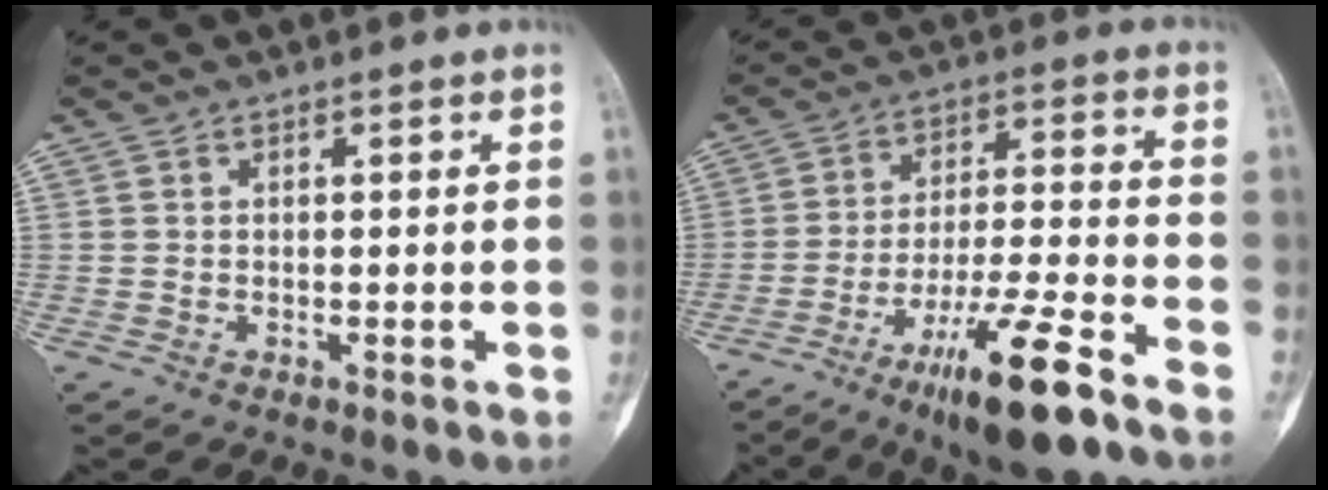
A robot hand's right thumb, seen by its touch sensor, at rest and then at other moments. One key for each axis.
{"total": 15.0, "fx": -9.3, "fy": 2.0, "fz": 11.6, "tx": -0.216, "ty": 0.044, "tz": -0.159}